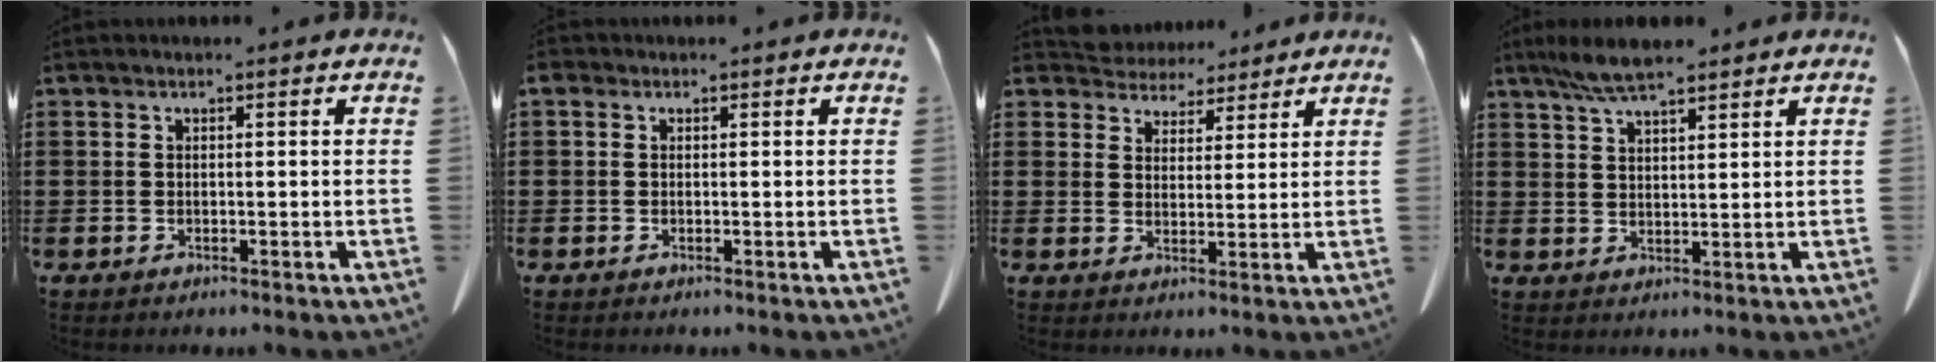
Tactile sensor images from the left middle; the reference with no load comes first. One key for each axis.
{"total": 0.8, "fx": 0.0, "fy": 0.6, "fz": 0.4, "tx": -0.010, "ty": 0.005, "tz": 0.000}
{"total": 4.3, "fx": 4.0, "fy": 1.4, "fz": -0.4, "tx": -0.012, "ty": -0.016, "tz": 0.076}
{"total": 5.5, "fx": 4.4, "fy": 1.0, "fz": 3.1, "tx": -0.071, "ty": -0.004, "tz": 0.082}